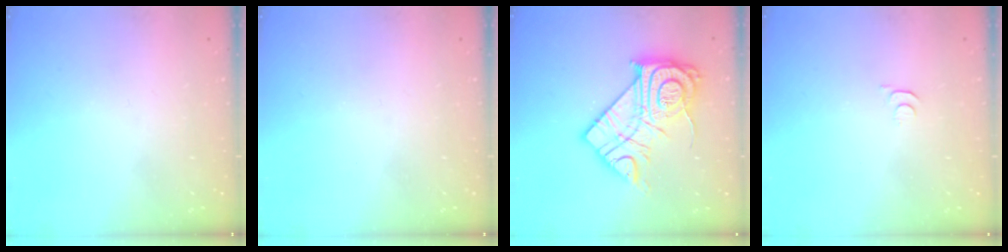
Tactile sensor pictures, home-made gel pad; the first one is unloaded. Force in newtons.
{"total": 0.0}
{"total": 20.7, "press": 20.6, "slide": 1.9}
{"total": 3.5, "press": 3.5, "slide": 0.5}